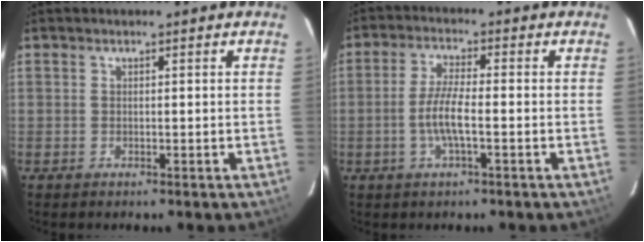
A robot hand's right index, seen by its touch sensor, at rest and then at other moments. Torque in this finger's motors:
{"motor_torque": [1.00, -0.38, 0.62, 0.13]}